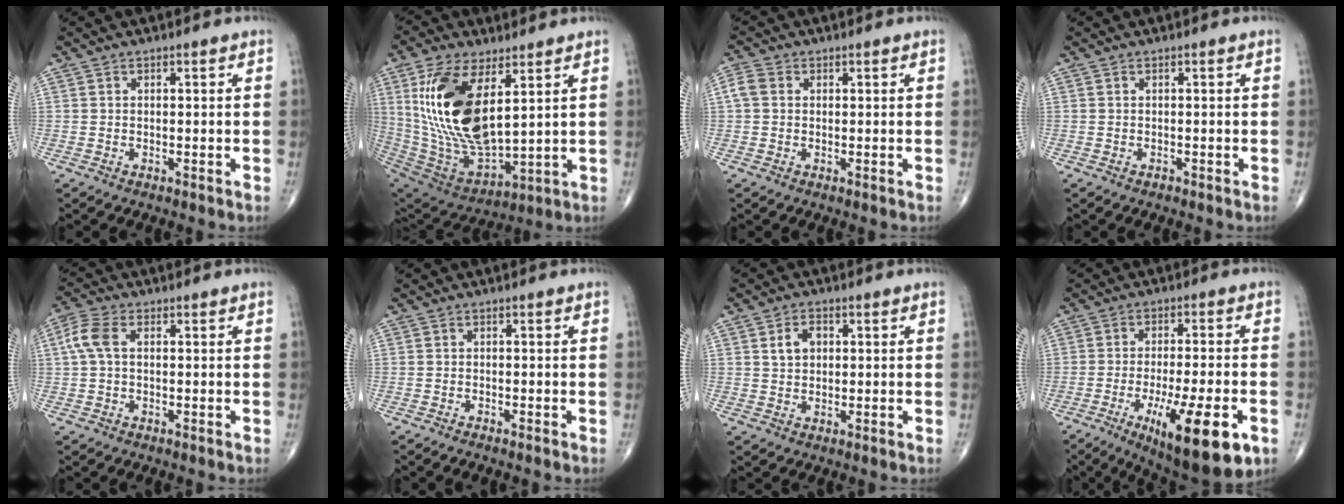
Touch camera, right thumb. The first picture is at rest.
{"total": 21.6, "force": [6.4, 10.1, 18.0], "torque": [-0.351, -0.033, 0.133]}
{"total": 3.0, "force": [0.4, 2.4, 1.7], "torque": [-0.041, 0.011, 0.005]}
{"total": 0.0}
{"total": 5.1, "force": [0.7, 2.9, 4.1], "torque": [-0.108, 0.017, 0.011]}
{"total": 0.9, "force": [-0.8, 0.0, 0.5], "torque": [-0.012, 0.000, -0.011]}
{"total": 3.8, "force": [1.0, 2.7, 2.5], "torque": [-0.032, 0.003, 0.017]}
{"total": 17.0, "force": [-6.9, 4.3, 14.9], "torque": [-0.212, 0.002, -0.095]}